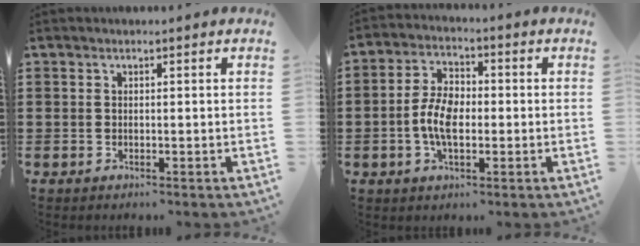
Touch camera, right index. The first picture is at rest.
{"total": 6.5, "force": [-1.1, 3.6, 5.3], "torque": [-0.125, 0.000, -0.027]}